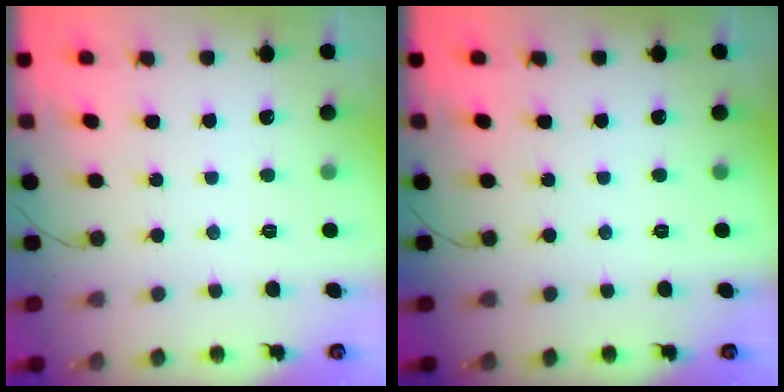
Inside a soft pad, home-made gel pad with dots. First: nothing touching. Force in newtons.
{"total": 0.0}